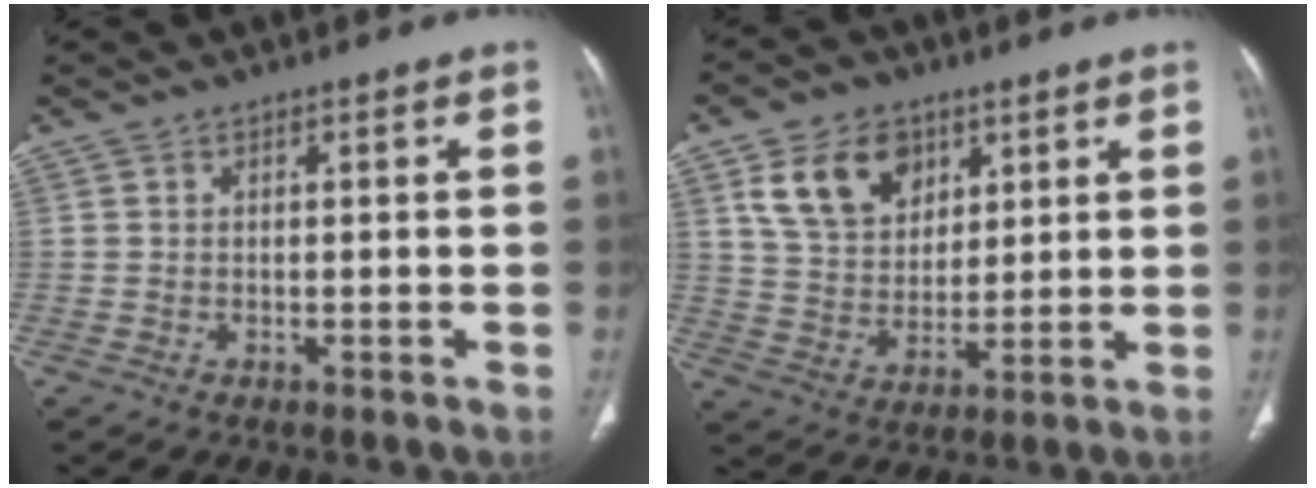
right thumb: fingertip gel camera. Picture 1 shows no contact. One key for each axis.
{"total": 12.3, "fx": 5.8, "fy": 8.9, "fz": 6.3, "tx": -0.080, "ty": -0.021, "tz": 0.112}